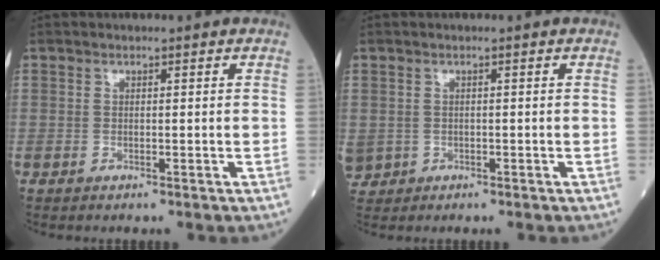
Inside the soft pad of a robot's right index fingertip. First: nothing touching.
{"total": 3.7, "force": [-1.3, 3.4, 0.8], "torque": [-0.020, 0.002, -0.015]}